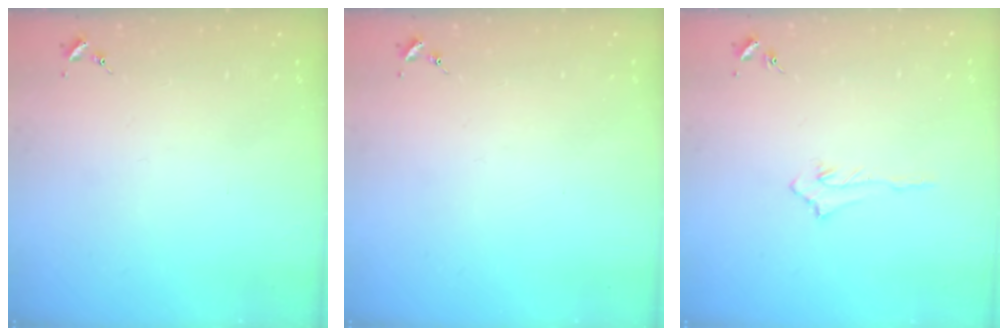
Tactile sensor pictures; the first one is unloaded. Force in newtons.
{"total": 0.0}
{"total": 3.4, "press": 3.4, "slide": 0.4}